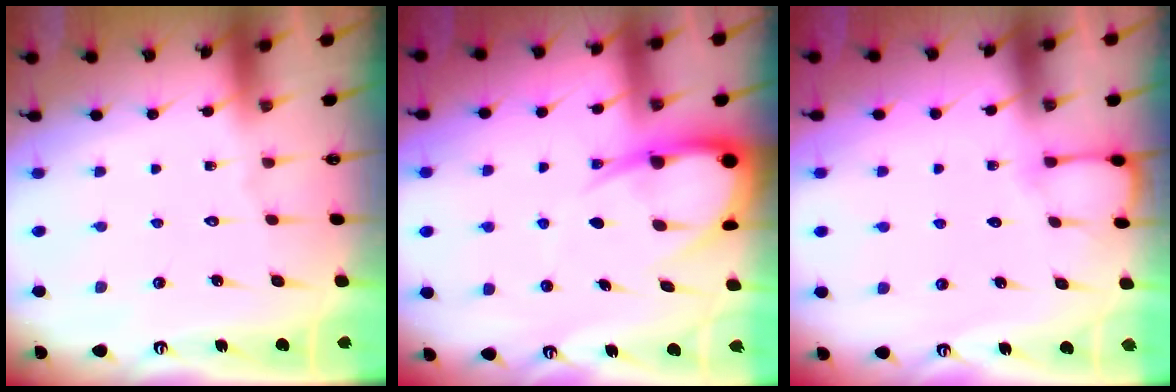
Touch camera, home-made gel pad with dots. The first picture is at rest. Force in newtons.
{"total": 10.1, "press": 10.1, "slide": 1.1}
{"total": 4.5, "press": 4.5, "slide": 0.4}